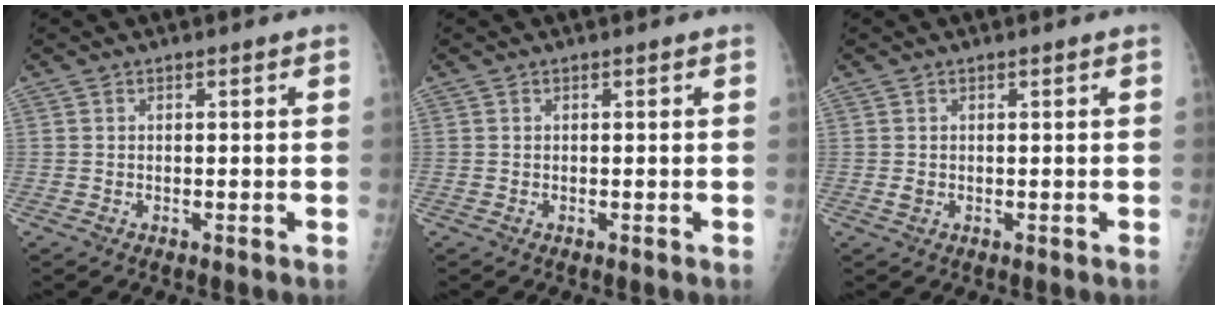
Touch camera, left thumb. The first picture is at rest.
{"total": 0.0}
{"total": 1.1, "force": [0.1, 0.8, 0.7], "torque": [-0.009, 0.000, 0.006]}